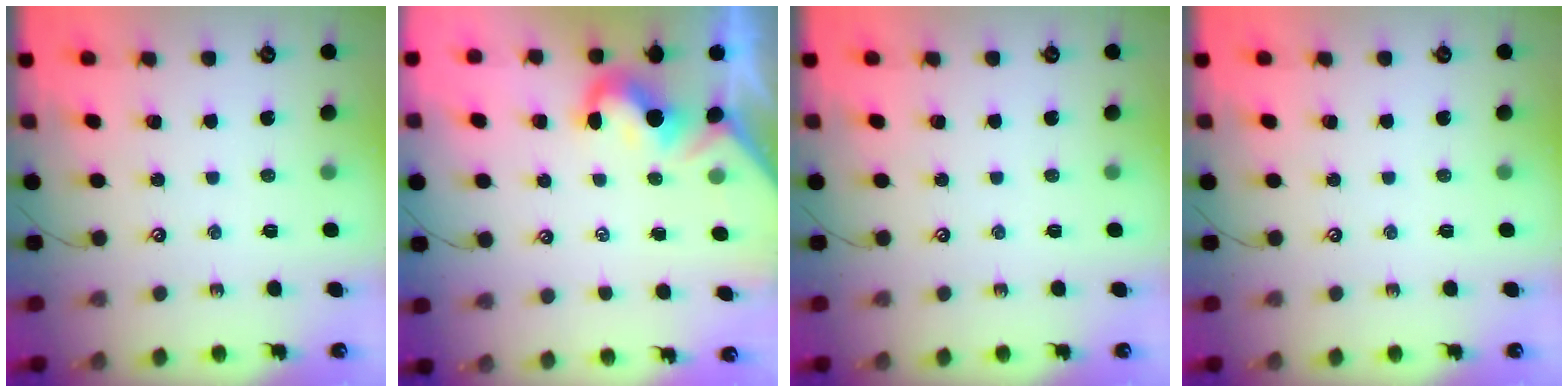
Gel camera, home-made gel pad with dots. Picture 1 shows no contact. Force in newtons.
{"total": 1.8, "press": 1.6, "slide": 0.8}
{"total": 0.0}
{"total": 0.0}